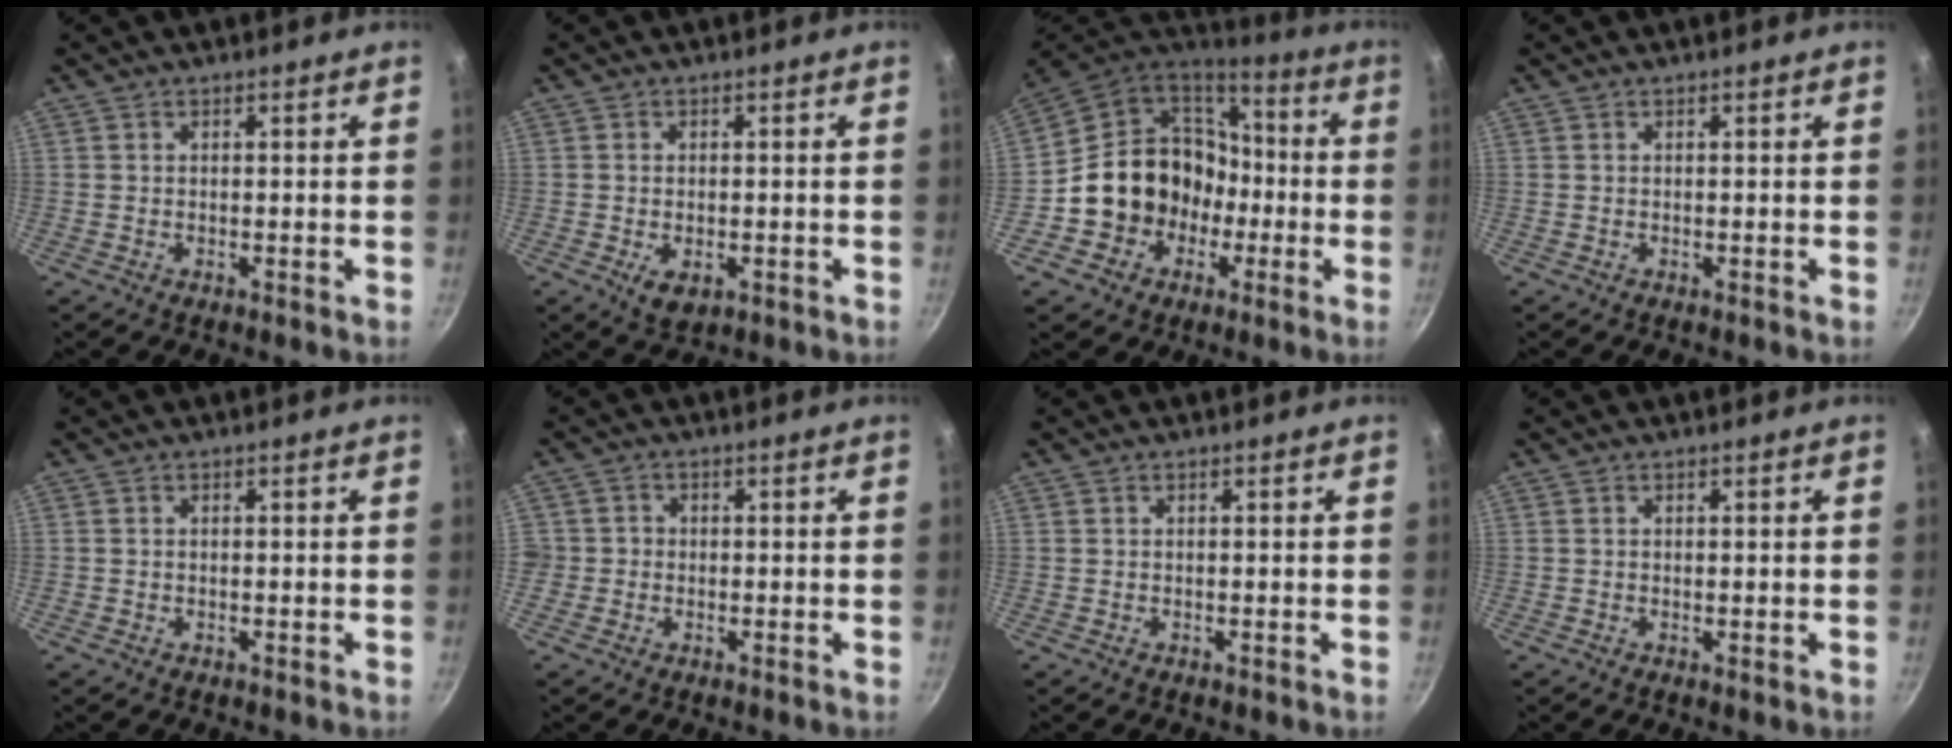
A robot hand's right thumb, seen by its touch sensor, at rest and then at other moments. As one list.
[{"total": 4.2, "force": [-1.2, 2.6, 3.1], "torque": [-0.044, -0.006, -0.013]}, {"total": 17.1, "force": [-3.4, 15.2, 7.0], "torque": [-0.086, 0.056, -0.047]}, {"total": 0.0}, {"total": 0.0}, {"total": 2.6, "force": [-0.7, 2.4, 0.4], "torque": [0.007, 0.011, -0.016]}, {"total": 0.0}, {"total": 0.0}]